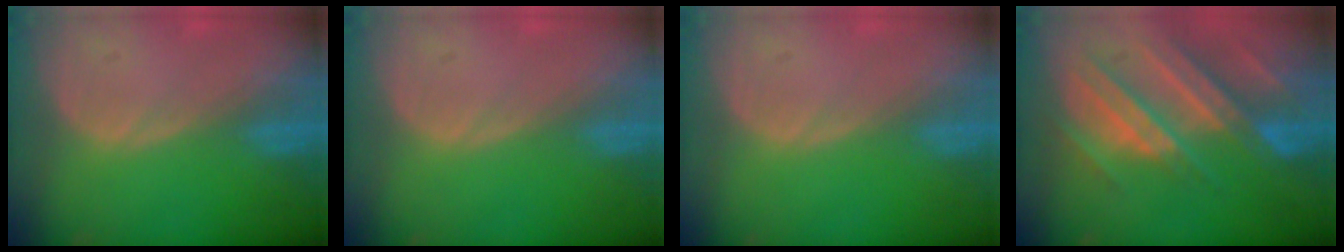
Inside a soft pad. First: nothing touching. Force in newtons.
{"total": 0.0}
{"total": 0.0}
{"total": 11.0, "press": 9.8, "slide": 5.0}